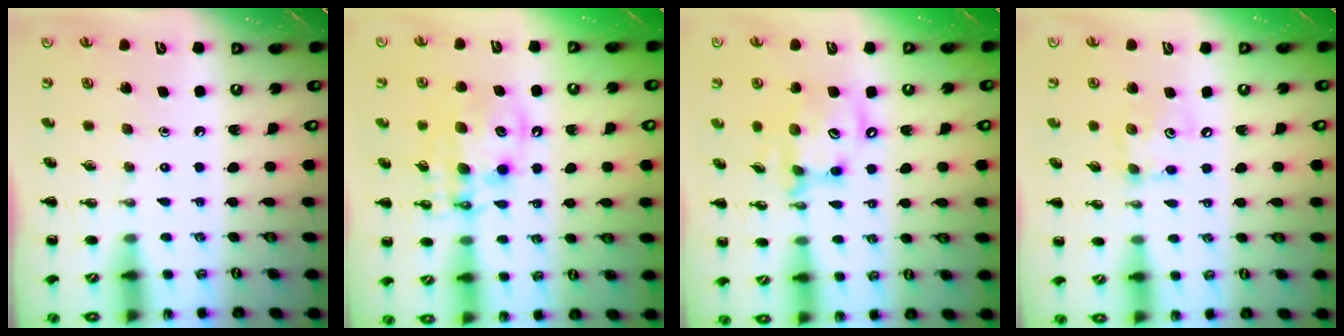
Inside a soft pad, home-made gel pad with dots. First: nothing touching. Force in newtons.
{"total": 12.3, "press": 11.9, "slide": 3.0}
{"total": 12.8, "press": 12.4, "slide": 3.1}
{"total": 6.0, "press": 5.9, "slide": 1.0}